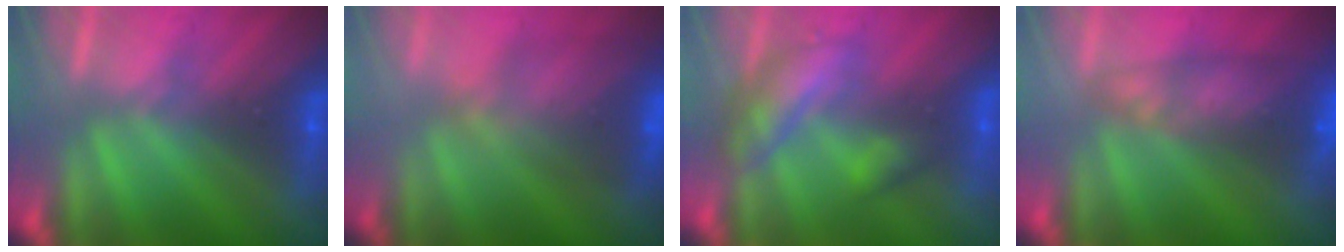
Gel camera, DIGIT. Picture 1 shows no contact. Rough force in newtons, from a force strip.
{"total": 9.5}
{"total": 2.6}
{"total": 6.9}